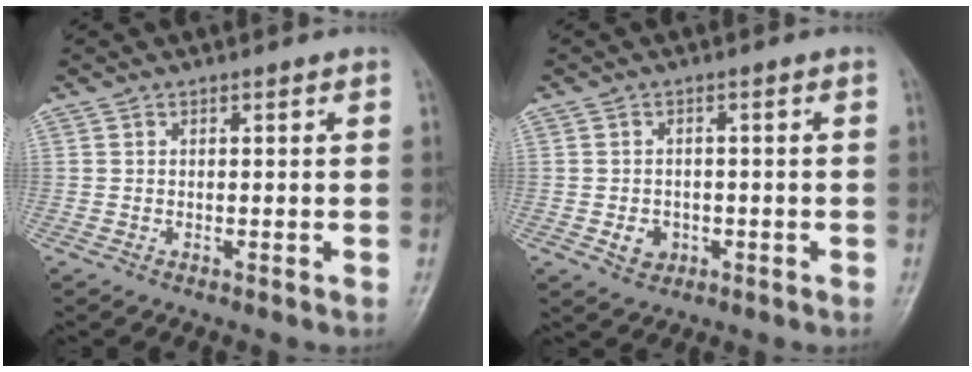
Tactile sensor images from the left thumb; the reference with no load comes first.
{"total": 3.2, "force": [-1.0, 2.7, 1.5], "torque": [-0.010, 0.004, -0.011]}